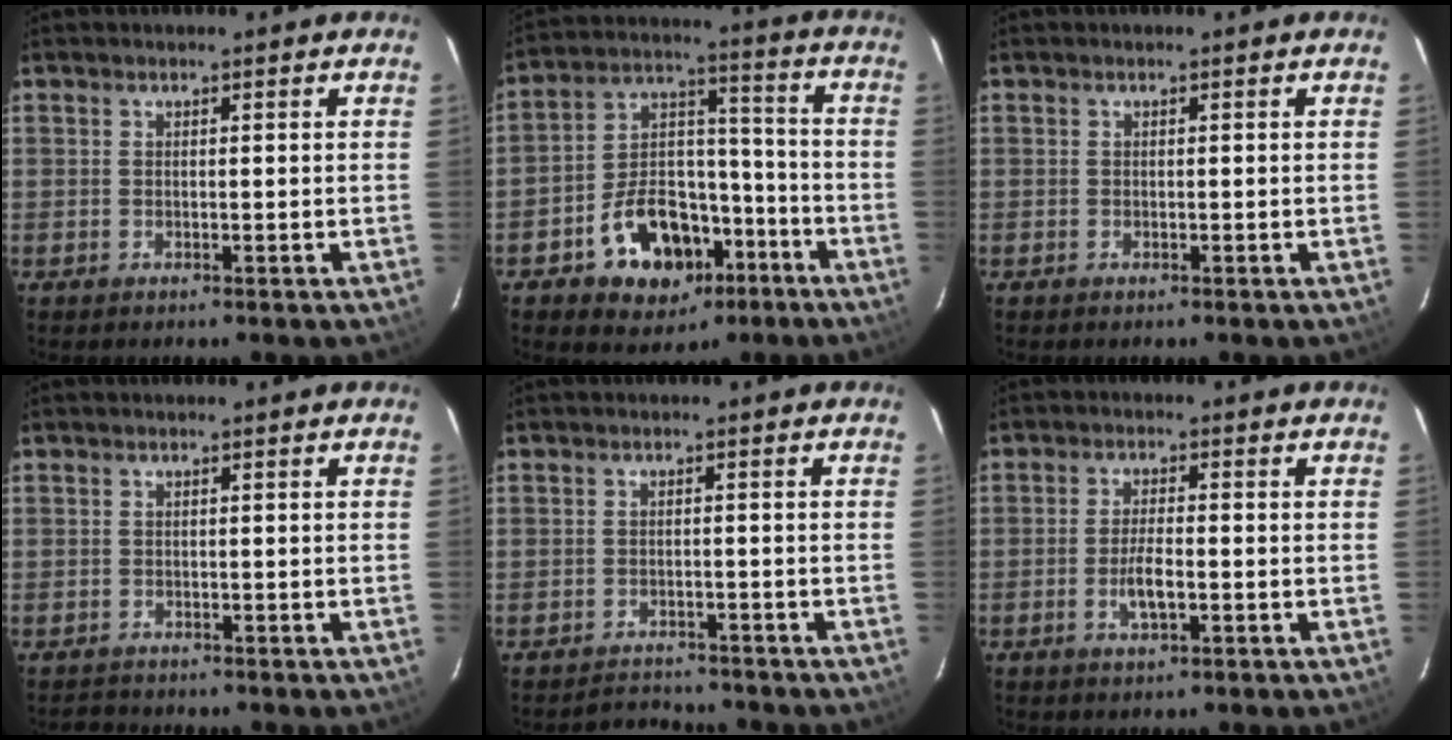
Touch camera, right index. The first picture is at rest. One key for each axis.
{"total": 15.8, "fx": -8.3, "fy": 10.6, "fz": 8.3, "tx": -0.161, "ty": 0.045, "tz": -0.112}
{"total": 0.0}
{"total": 1.7, "fx": -1.5, "fy": 0.9, "fz": -0.3, "tx": 0.002, "ty": 0.006, "tz": -0.025}
{"total": 3.8, "fx": -3.3, "fy": 1.8, "fz": -0.4, "tx": 0.001, "ty": 0.018, "tz": -0.055}
{"total": 4.4, "fx": -1.5, "fy": 1.2, "fz": 3.9, "tx": -0.079, "ty": 0.000, "tz": -0.024}